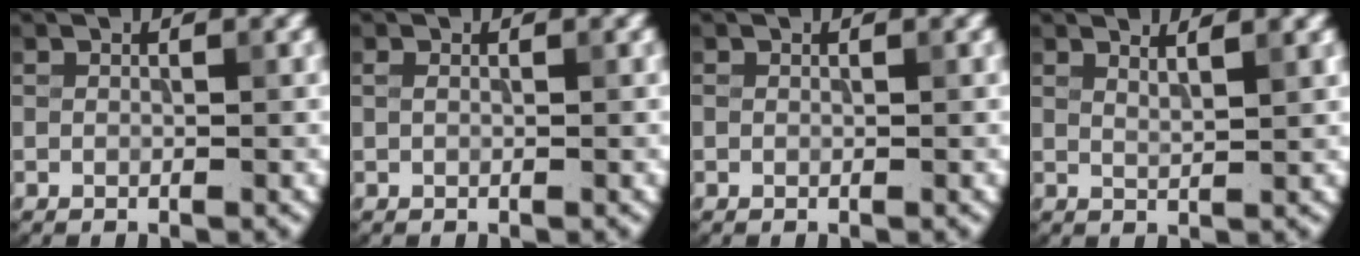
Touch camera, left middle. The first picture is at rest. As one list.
[{"total": 0.6, "force": [0.1, 0.3, 0.5], "torque": [-0.014, 0.002, 0.002]}, {"total": 0.0}, {"total": 1.7, "force": [1.4, 0.1, 1.0], "torque": [-0.013, 0.010, 0.017]}]